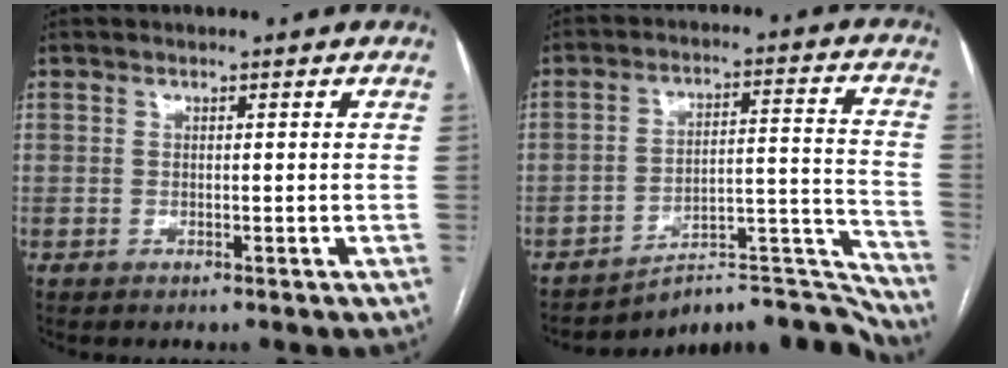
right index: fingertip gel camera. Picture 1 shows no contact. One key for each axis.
{"total": 16.0, "fx": -15.8, "fy": 1.8, "fz": 1.7, "tx": 0.013, "ty": 0.067, "tz": -0.223}